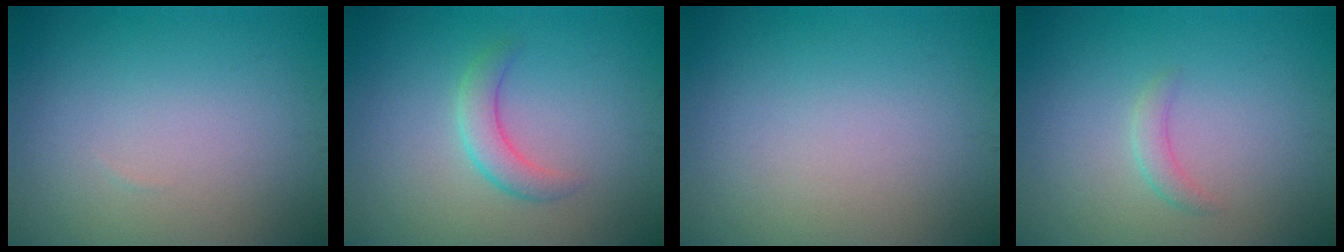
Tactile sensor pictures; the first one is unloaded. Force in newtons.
{"total": 2.4, "press": 2.4, "slide": 0.1}
{"total": 0.0}
{"total": 1.3, "press": 1.3, "slide": 0.0}